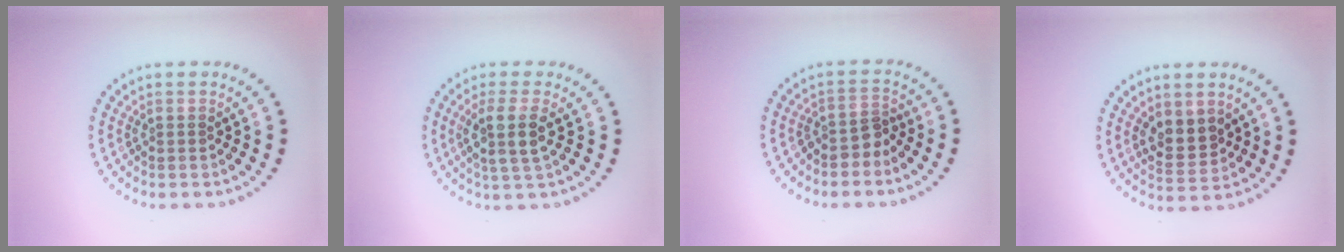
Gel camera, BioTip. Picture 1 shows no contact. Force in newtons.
{"total": 3.3, "press": 2.9, "slide": 1.6}
{"total": 2.0, "press": 1.5, "slide": 1.4}
{"total": 2.8, "press": 2.7, "slide": 0.9}